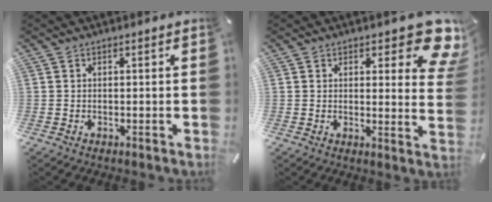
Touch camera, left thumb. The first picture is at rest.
{"total": 11.5, "force": [7.2, 4.6, 7.7], "torque": [-0.079, -0.052, 0.121]}